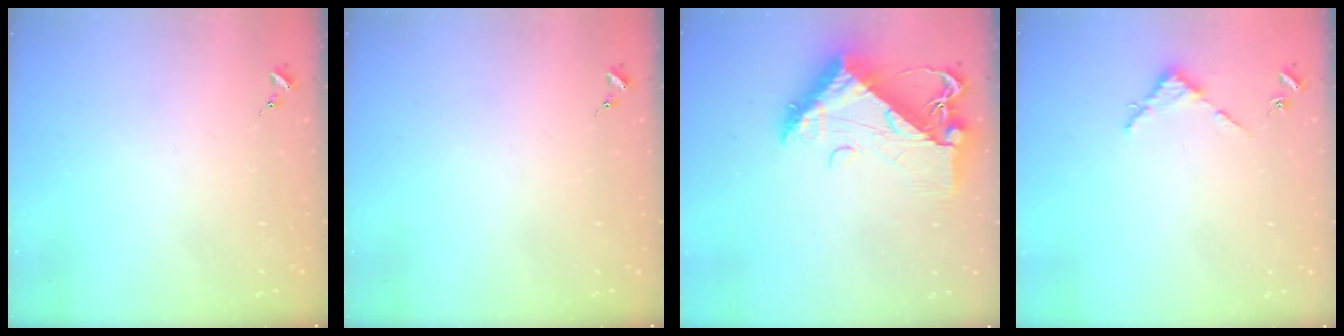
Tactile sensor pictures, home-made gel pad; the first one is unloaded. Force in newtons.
{"total": 0.0}
{"total": 13.2, "press": 13.2, "slide": 1.4}
{"total": 2.7, "press": 2.7, "slide": 0.3}